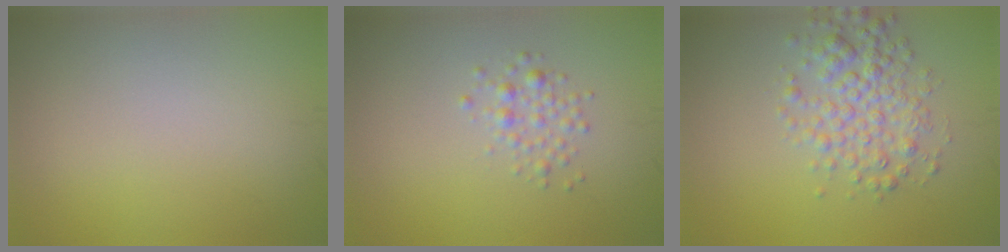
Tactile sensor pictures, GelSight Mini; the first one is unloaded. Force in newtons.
{"total": 1.5, "press": 1.5, "slide": 0.0}
{"total": 3.9, "press": 3.9, "slide": 0.1}